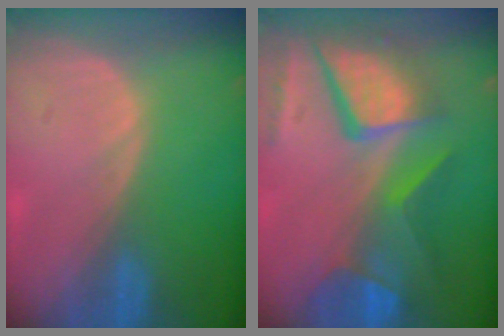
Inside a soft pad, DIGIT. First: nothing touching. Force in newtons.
{"total": 12.1, "press": 9.9, "slide": 7.0}